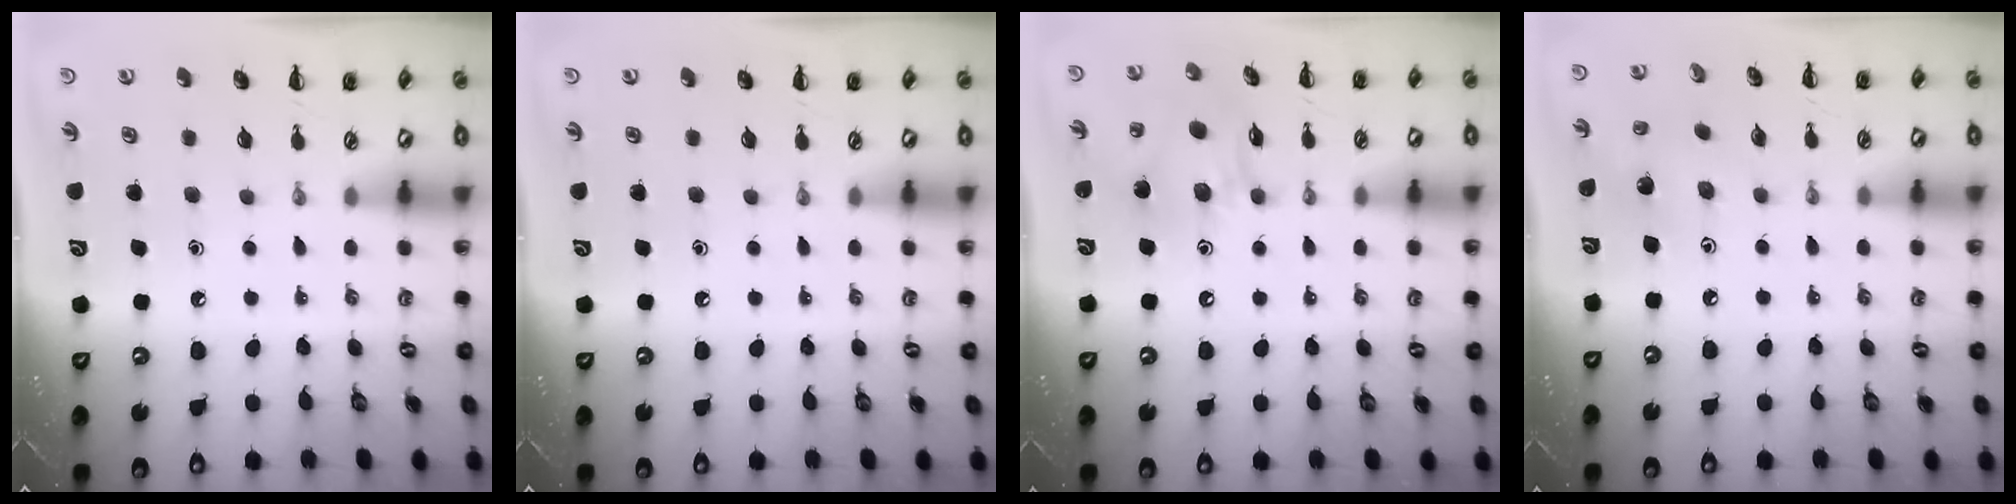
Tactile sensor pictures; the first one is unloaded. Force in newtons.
{"total": 0.0}
{"total": 13.2, "press": 12.9, "slide": 2.9}
{"total": 2.5, "press": 2.4, "slide": 0.7}